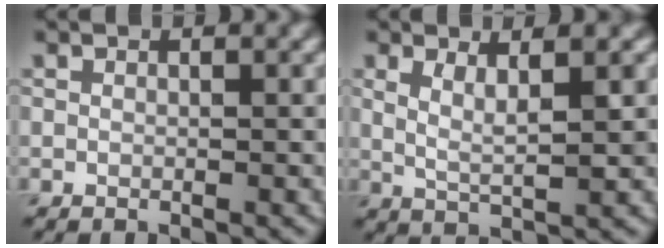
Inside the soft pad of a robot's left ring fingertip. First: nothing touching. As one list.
[{"total": 2.8, "force": [1.2, 0.7, 2.5], "torque": [-0.041, -0.006, 0.023]}]